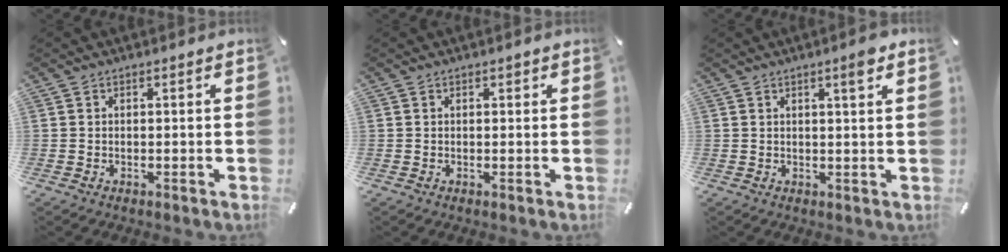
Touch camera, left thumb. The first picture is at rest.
{"total": 0.7, "force": [0.3, 0.4, 0.4], "torque": [0.000, -0.001, 0.002]}
{"total": 3.4, "force": [2.0, 0.4, 2.7], "torque": [-0.041, -0.004, 0.029]}